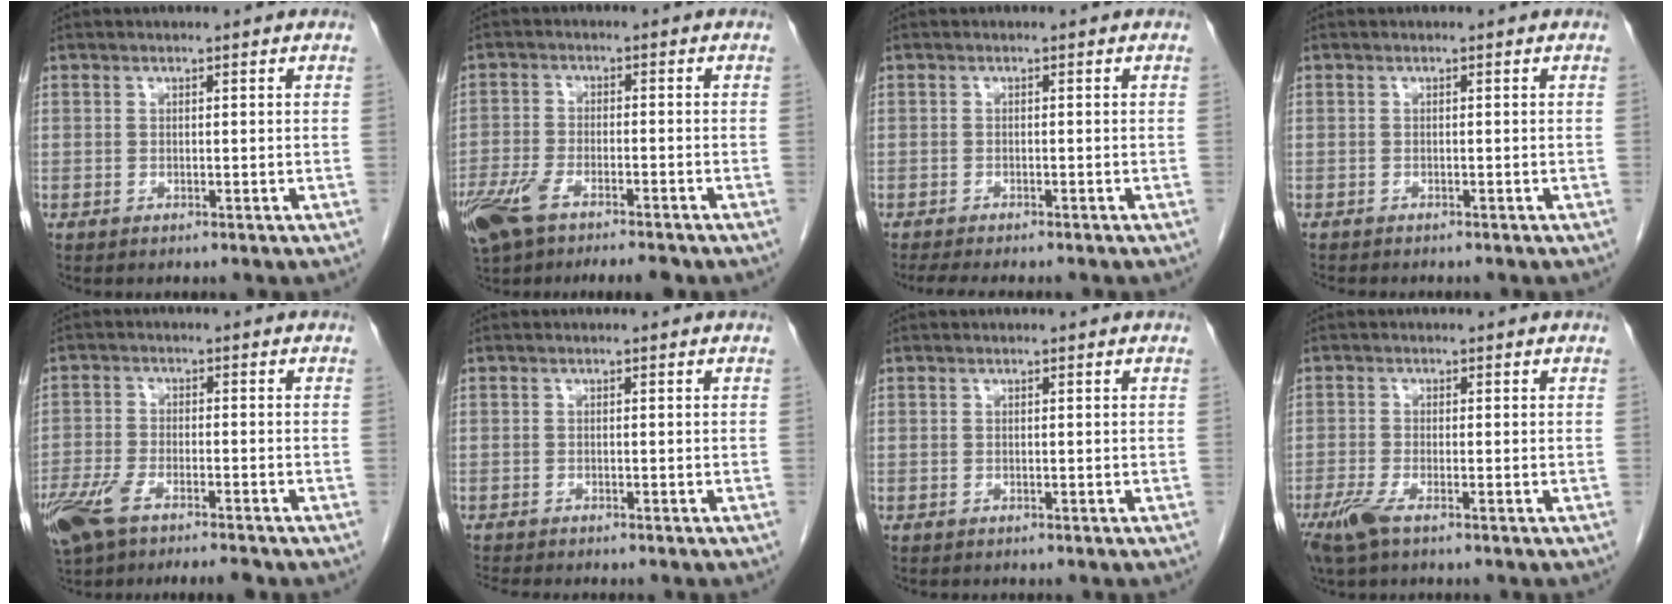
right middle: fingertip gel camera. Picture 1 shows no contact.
{"total": 11.6, "force": [-8.3, 3.4, 7.3], "torque": [-0.142, -0.008, -0.136]}
{"total": 6.6, "force": [-5.6, 1.1, 3.3], "torque": [-0.042, -0.012, -0.081]}
{"total": 2.5, "force": [-2.2, 0.5, 1.0], "torque": [-0.021, -0.006, -0.026]}
{"total": 10.5, "force": [-7.7, 2.6, 6.6], "torque": [-0.124, -0.008, -0.132]}
{"total": 2.9, "force": [-2.7, 0.1, 1.0], "torque": [-0.017, -0.007, -0.041]}
{"total": 0.0}
{"total": 4.1, "force": [-2.6, 0.7, 3.1], "torque": [-0.070, -0.012, -0.054]}